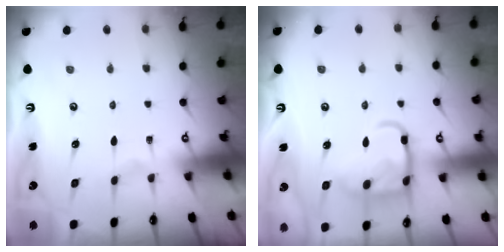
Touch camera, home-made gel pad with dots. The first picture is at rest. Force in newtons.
{"total": 13.8, "press": 13.7, "slide": 1.1}